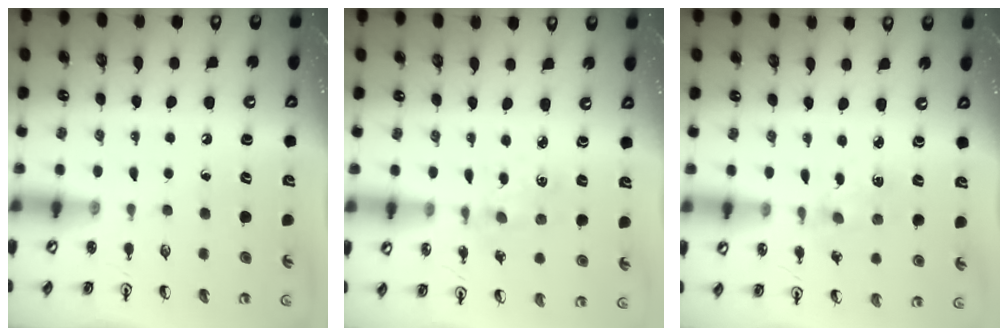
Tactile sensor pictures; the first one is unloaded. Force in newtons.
{"total": 1.8, "press": 1.8, "slide": 0.2}
{"total": 2.7, "press": 2.7, "slide": 0.4}